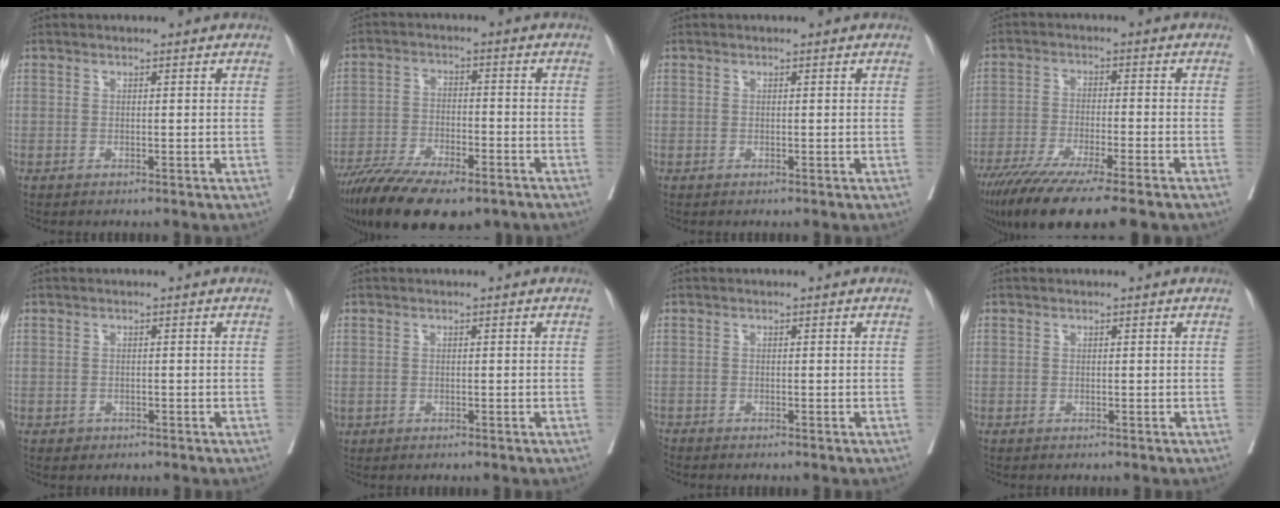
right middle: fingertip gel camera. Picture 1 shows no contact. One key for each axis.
{"total": 16.7, "fx": -12.5, "fy": 4.7, "fz": 10.0, "tx": -0.181, "ty": -0.024, "tz": -0.205}
{"total": 0.0}
{"total": 14.7, "fx": -11.2, "fy": 0.6, "fz": 9.6, "tx": -0.161, "ty": -0.045, "tz": -0.182}
{"total": 0.6, "fx": -0.3, "fy": 0.5, "fz": 0.1, "tx": -0.001, "ty": 0.002, "tz": -0.003}
{"total": 0.0}
{"total": 0.8, "fx": -0.8, "fy": 0.0, "fz": 0.0, "tx": -0.005, "ty": -0.004, "tz": -0.018}
{"total": 0.7, "fx": -0.1, "fy": 0.7, "fz": -0.1, "tx": 0.005, "ty": 0.006, "tz": -0.007}